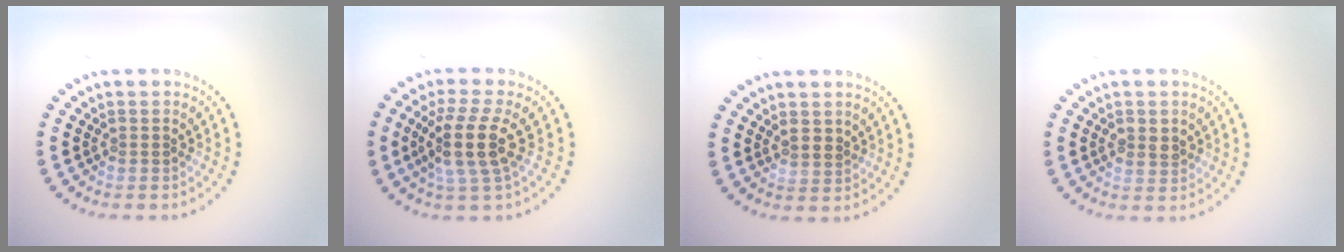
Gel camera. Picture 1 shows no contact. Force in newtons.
{"total": 4.1, "press": 3.4, "slide": 2.4}
{"total": 1.1, "press": 1.0, "slide": 0.5}
{"total": 1.6, "press": 1.6, "slide": 0.2}